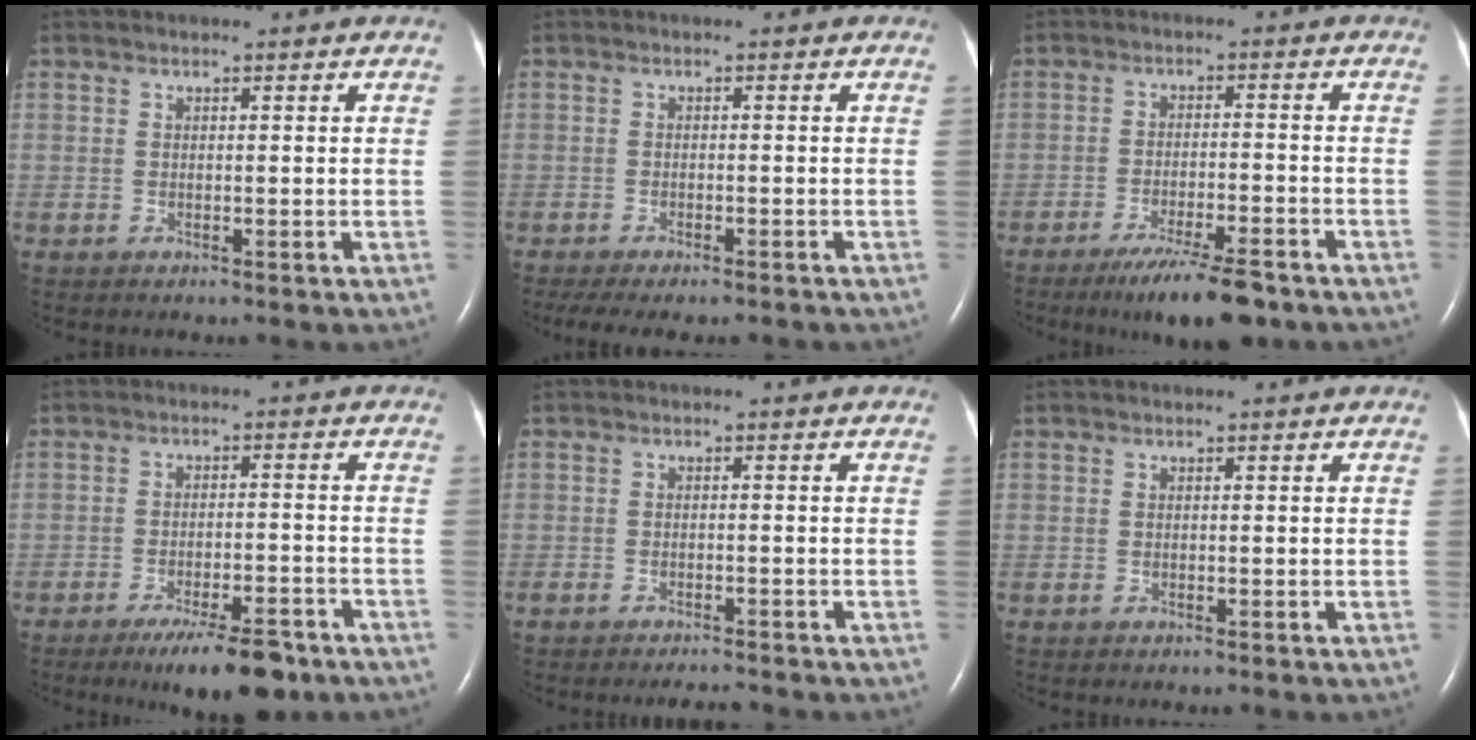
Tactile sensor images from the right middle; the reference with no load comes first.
{"total": 9.0, "force": [-7.6, 2.0, 4.4], "torque": [-0.069, -0.011, -0.104]}
{"total": 9.1, "force": [-6.9, 1.1, 5.9], "torque": [-0.097, -0.021, -0.110]}
{"total": 9.1, "force": [-6.6, 2.0, 5.8], "torque": [-0.087, -0.012, -0.102]}
{"total": 2.9, "force": [-2.7, 0.3, 0.9], "torque": [-0.015, -0.008, -0.039]}
{"total": 0.0}